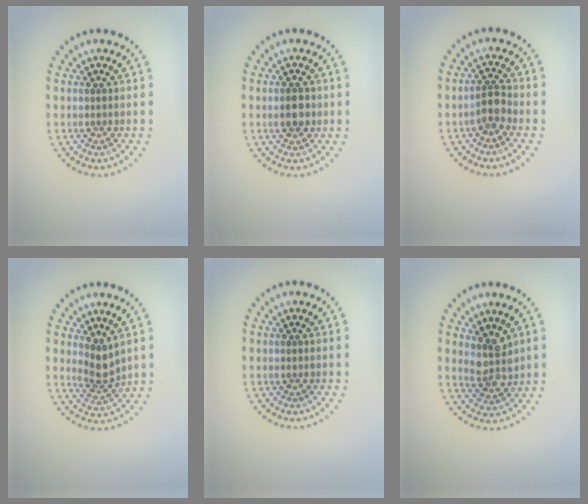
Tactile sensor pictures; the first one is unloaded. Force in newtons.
{"total": 2.6, "press": 2.6, "slide": 0.1}
{"total": 2.0, "press": 1.7, "slide": 1.0}
{"total": 2.5, "press": 1.9, "slide": 1.6}
{"total": 0.0}
{"total": 3.1, "press": 2.7, "slide": 1.5}